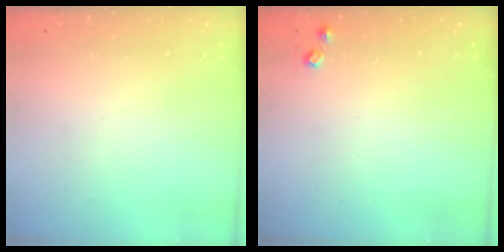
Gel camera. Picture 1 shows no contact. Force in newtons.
{"total": 4.6, "press": 4.5, "slide": 0.7}